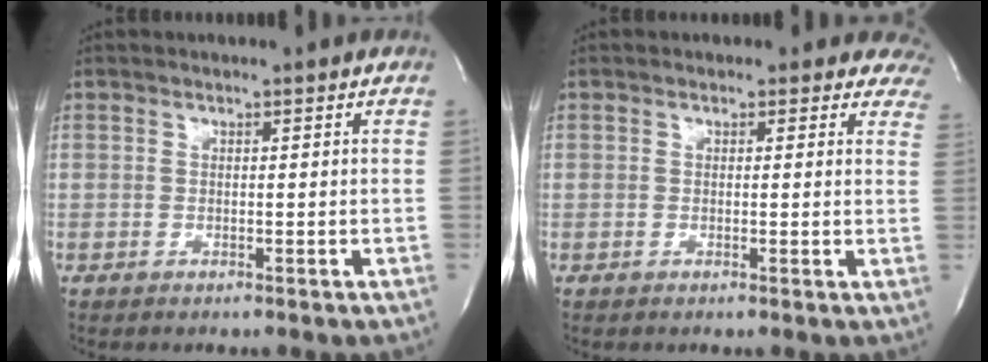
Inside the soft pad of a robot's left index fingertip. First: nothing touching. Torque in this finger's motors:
{"motor_torque": [1.10, -1.04, 0.13, 0.00]}